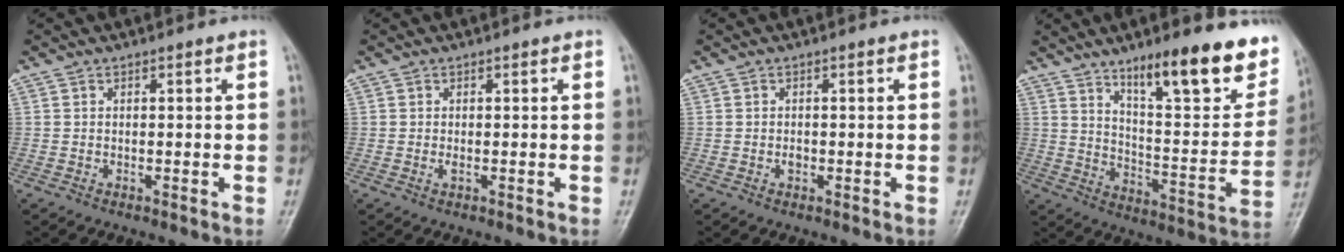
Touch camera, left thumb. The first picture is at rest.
{"total": 1.1, "force": [-0.1, 0.3, 1.0], "torque": [-0.017, 0.004, 0.002]}
{"total": 1.1, "force": [-0.3, 0.7, 0.8], "torque": [-0.008, 0.004, -0.004]}
{"total": 21.7, "force": [13.5, 5.8, 16.0], "torque": [-0.186, -0.067, 0.209]}